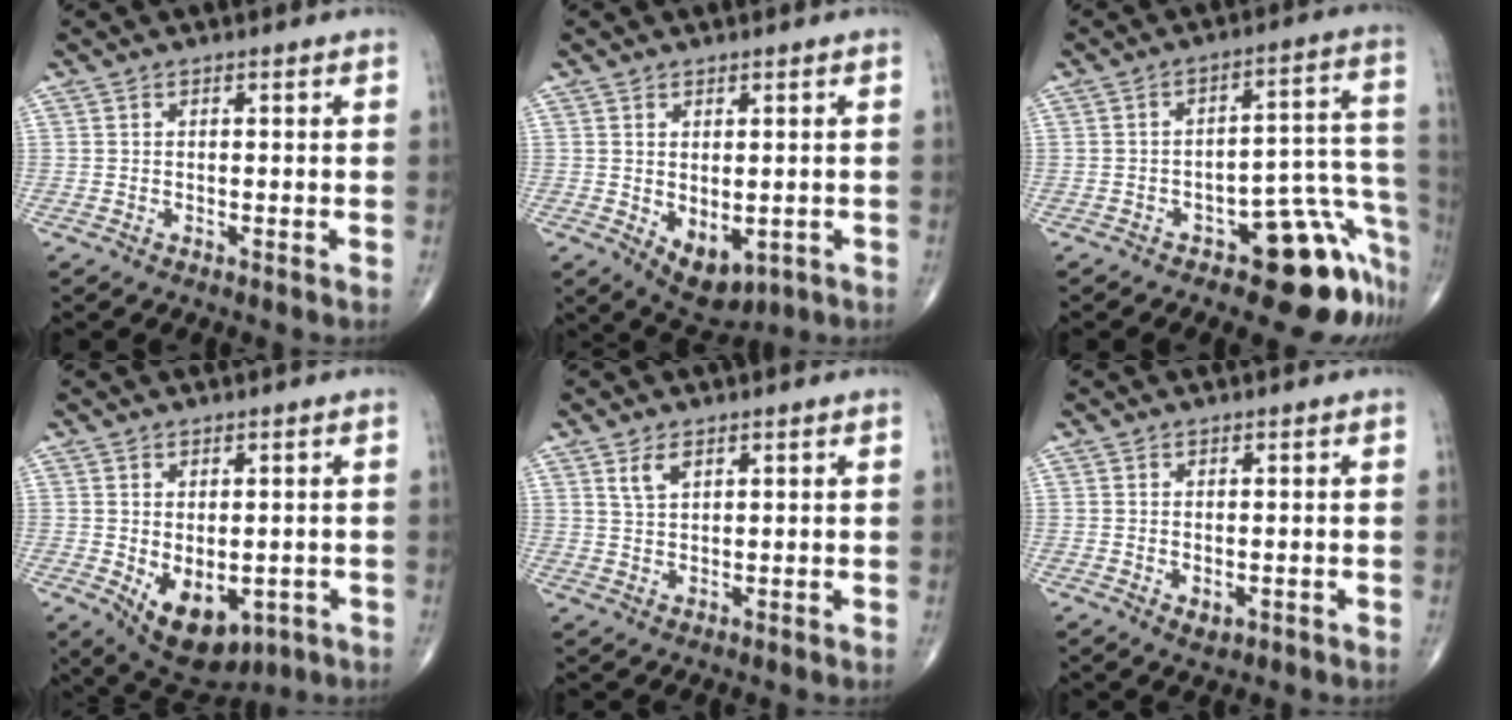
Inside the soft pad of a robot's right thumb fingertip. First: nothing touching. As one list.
[{"total": 7.0, "force": [-1.5, 4.1, 5.4], "torque": [-0.065, -0.002, -0.001]}, {"total": 15.0, "force": [-9.0, 6.2, 10.3], "torque": [-0.048, 0.103, -0.118]}, {"total": 10.9, "force": [-3.2, 6.6, 8.1], "torque": [-0.099, -0.005, -0.025]}, {"total": 3.3, "force": [1.8, 1.7, 2.1], "torque": [-0.038, -0.006, 0.040]}, {"total": 2.0, "force": [-0.4, 1.2, 1.5], "torque": [-0.020, -0.003, -0.001]}]